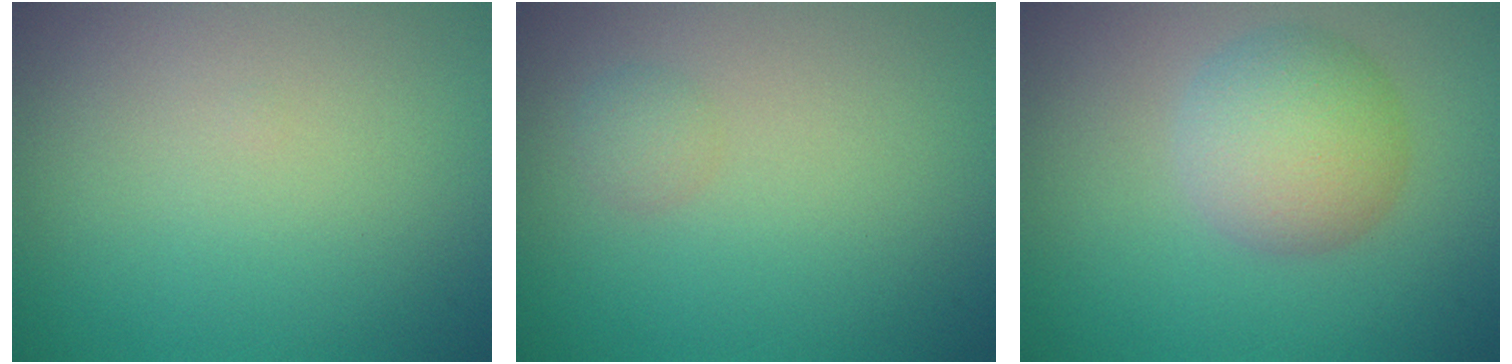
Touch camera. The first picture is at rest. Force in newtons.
{"total": 1.0, "press": 1.0, "slide": 0.0}
{"total": 4.7, "press": 4.7, "slide": 0.2}